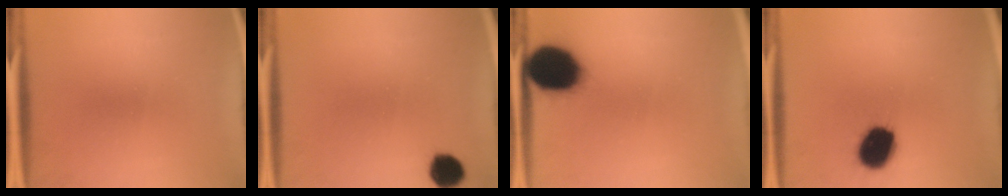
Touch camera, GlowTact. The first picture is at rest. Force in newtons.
{"total": 5.7}
{"total": 17.2}
{"total": 10.7}